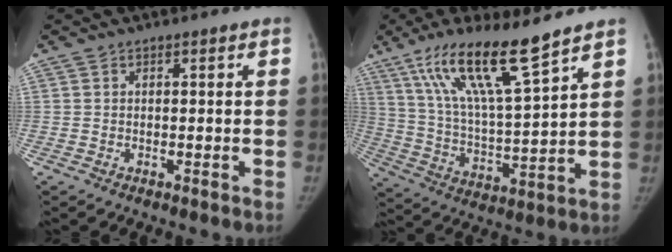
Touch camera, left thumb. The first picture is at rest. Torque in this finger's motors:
{"motor_torque": [0.55, -0.09, 1.50, -1.28, 0.34]}